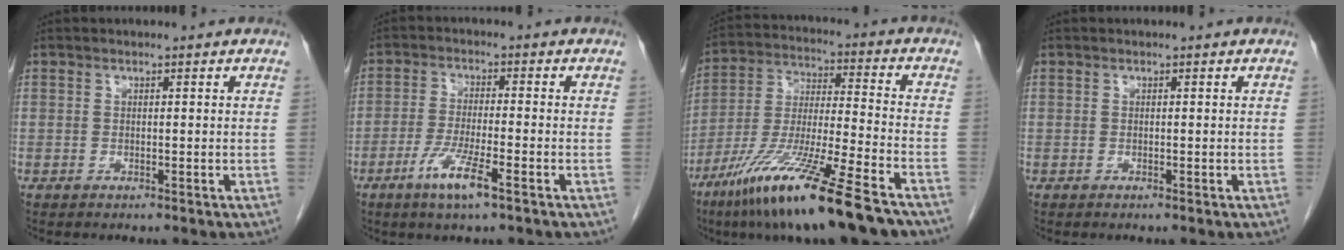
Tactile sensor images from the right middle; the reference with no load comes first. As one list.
[{"total": 6.4, "force": [-3.4, 0.3, 5.4], "torque": [-0.108, -0.012, -0.064]}, {"total": 19.0, "force": [-12.5, 0.8, 14.2], "torque": [-0.268, -0.055, -0.230]}, {"total": 0.0}]